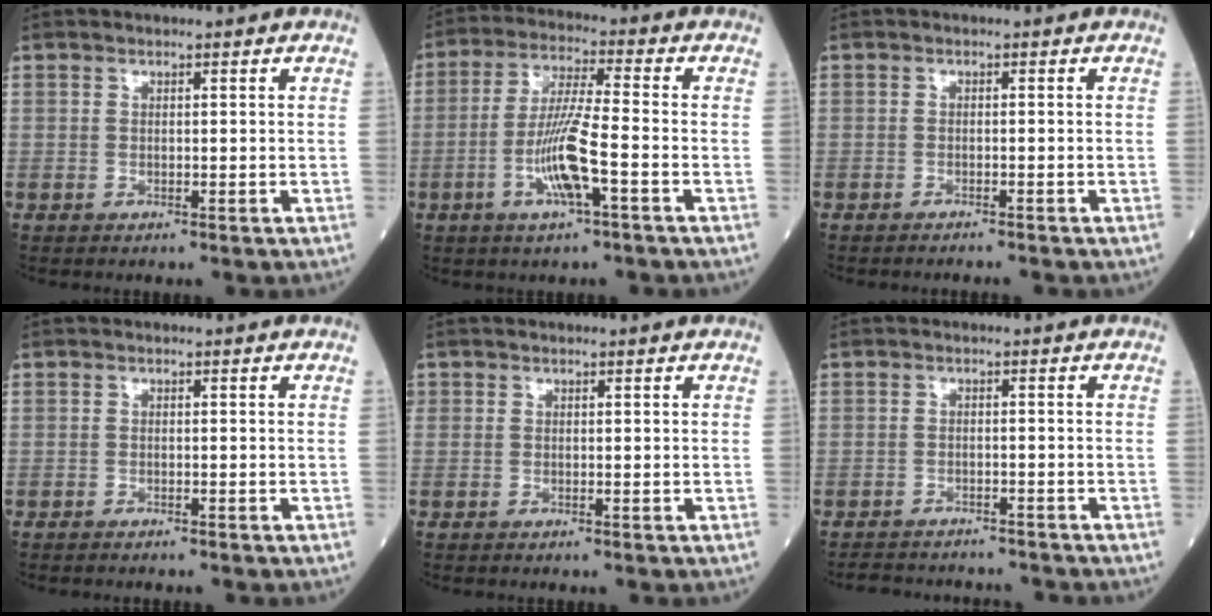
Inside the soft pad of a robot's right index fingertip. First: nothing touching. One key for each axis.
{"total": 10.1, "fx": -3.5, "fy": 1.3, "fz": 9.3, "tx": -0.190, "ty": -0.003, "tz": -0.066}
{"total": 3.3, "fx": -3.0, "fy": 0.9, "fz": 1.0, "tx": -0.021, "ty": -0.004, "tz": -0.039}
{"total": 2.3, "fx": -1.9, "fy": 0.9, "fz": 0.9, "tx": -0.023, "ty": -0.005, "tz": -0.023}
{"total": 1.4, "fx": -0.1, "fy": 1.3, "fz": 0.7, "tx": -0.039, "ty": 0.012, "tz": 0.000}
{"total": 9.2, "fx": -8.4, "fy": 3.2, "fz": 1.9, "tx": -0.037, "ty": 0.015, "tz": -0.117}